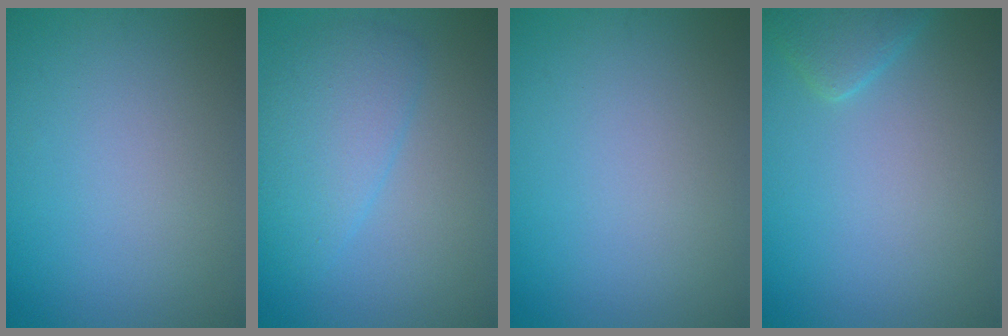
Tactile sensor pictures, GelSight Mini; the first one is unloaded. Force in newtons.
{"total": 4.1, "press": 4.0, "slide": 0.2}
{"total": 0.0}
{"total": 2.2, "press": 2.2, "slide": 0.1}